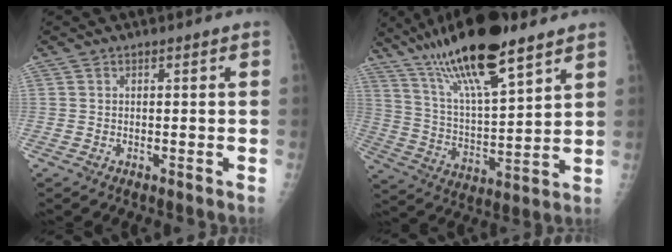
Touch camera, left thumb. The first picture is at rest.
{"total": 19.7, "force": [13.4, 4.4, 13.8], "torque": [-0.237, -0.048, 0.246]}